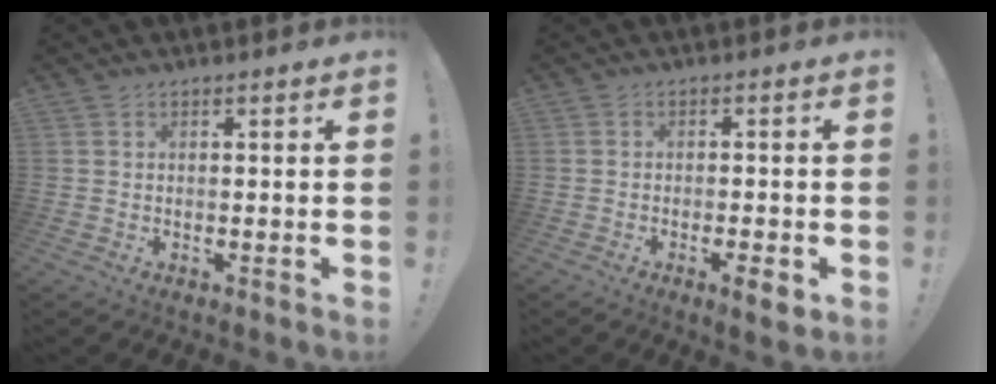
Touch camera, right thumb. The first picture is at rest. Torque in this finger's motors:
{"motor_torque": [0.61, 0.62, 0.21, -0.19, 0.17]}